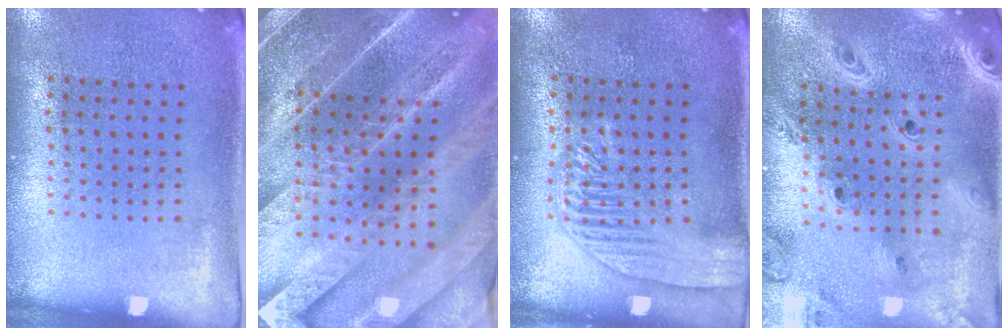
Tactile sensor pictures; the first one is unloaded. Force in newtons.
{"total": 5.6, "press": 4.7, "slide": 3.0}
{"total": 3.1, "press": 3.1, "slide": 0.5}
{"total": 3.2, "press": 2.6, "slide": 1.8}